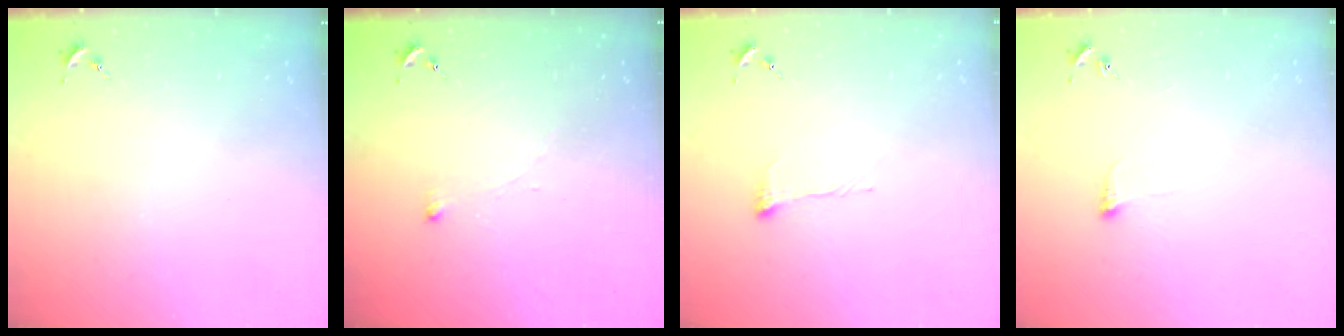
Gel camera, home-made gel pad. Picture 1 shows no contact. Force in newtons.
{"total": 2.5, "press": 2.5, "slide": 0.5}
{"total": 6.9, "press": 6.9, "slide": 0.1}
{"total": 4.8, "press": 4.8, "slide": 0.7}